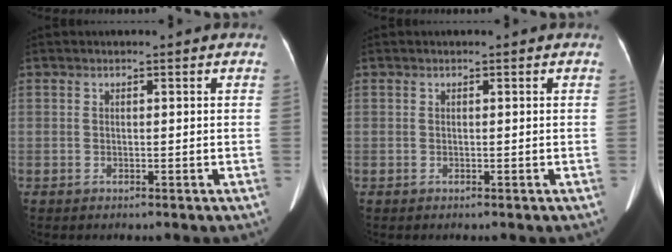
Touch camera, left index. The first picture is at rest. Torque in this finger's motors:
{"motor_torque": [0.03, 0.05, 0.00, 0.00]}